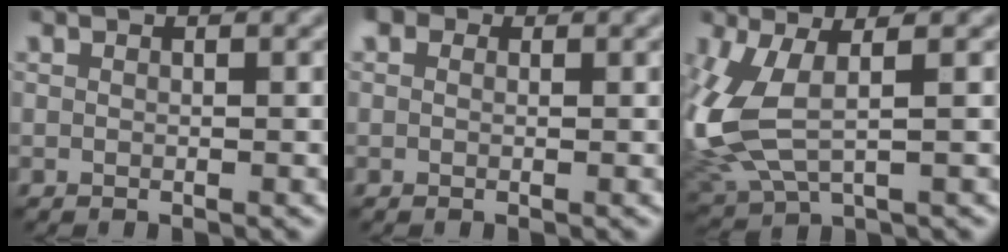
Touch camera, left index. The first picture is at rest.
{"total": 1.3, "force": [0.6, 0.9, 0.7], "torque": [-0.011, 0.001, -0.001]}
{"total": 7.3, "force": [0.2, 3.6, 6.3], "torque": [-0.173, -0.006, 0.008]}